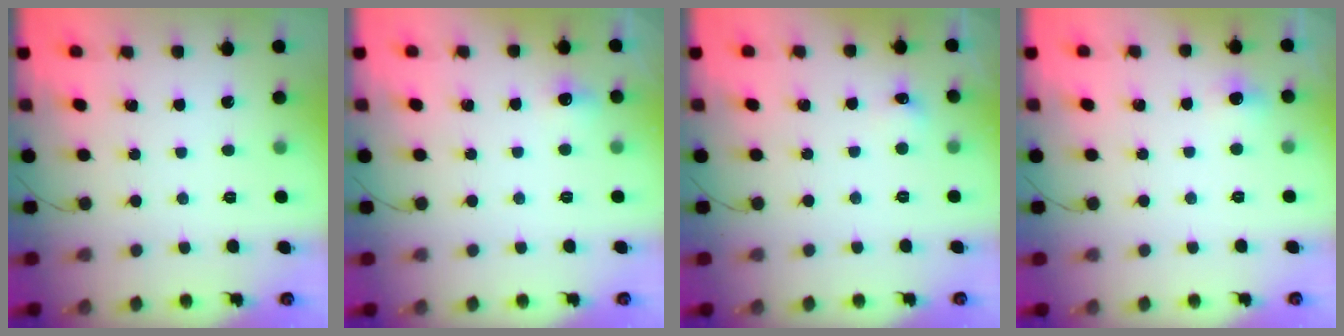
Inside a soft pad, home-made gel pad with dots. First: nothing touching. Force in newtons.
{"total": 5.4, "press": 5.1, "slide": 1.7}
{"total": 4.6, "press": 4.4, "slide": 1.4}
{"total": 4.5, "press": 4.1, "slide": 1.8}